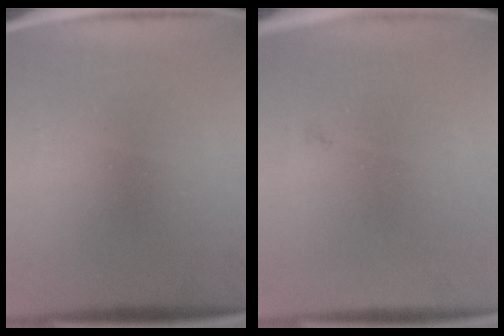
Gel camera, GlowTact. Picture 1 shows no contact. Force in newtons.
{"total": 0.7}